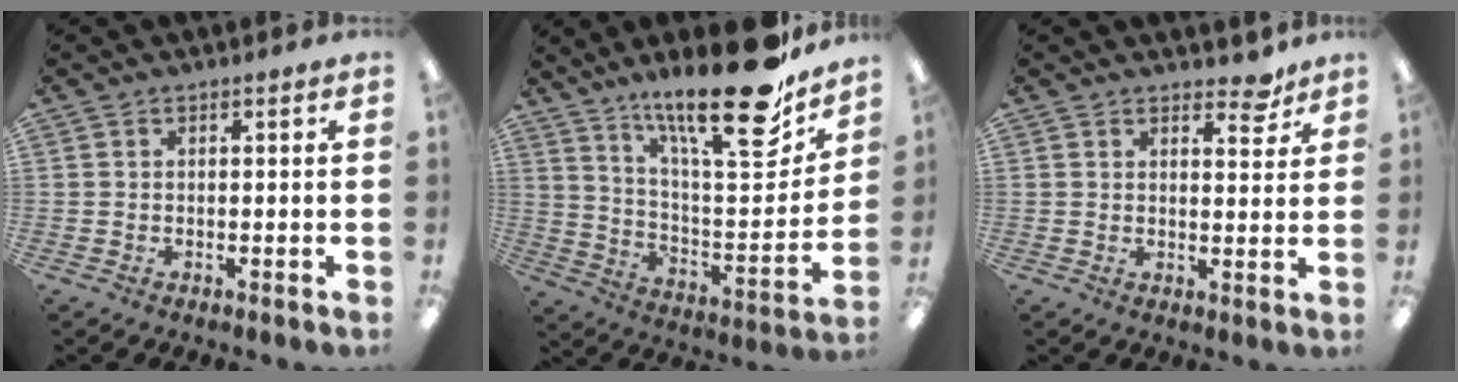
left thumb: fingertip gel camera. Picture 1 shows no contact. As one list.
[{"total": 23.3, "force": [18.0, 4.5, 14.2], "torque": [-0.218, -0.127, 0.287]}, {"total": 4.8, "force": [3.8, 2.0, 2.1], "torque": [-0.010, -0.024, 0.062]}]